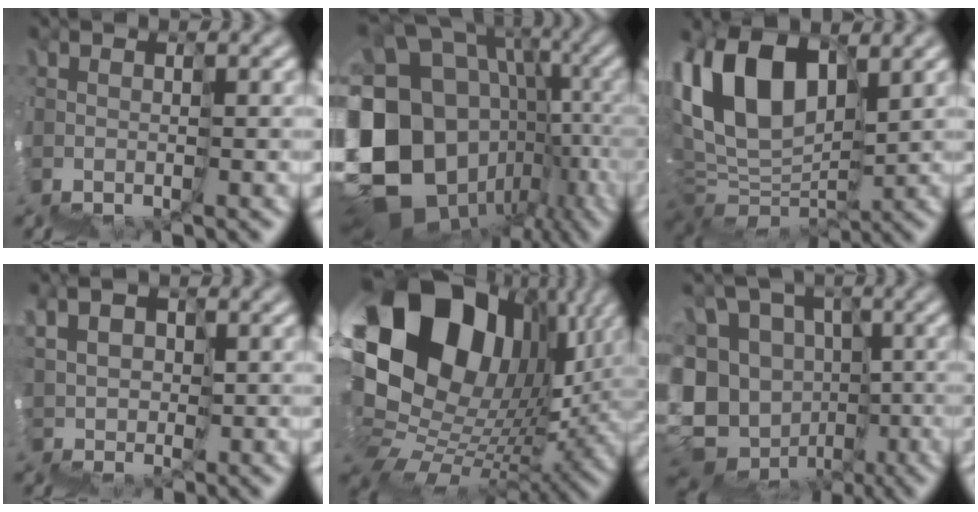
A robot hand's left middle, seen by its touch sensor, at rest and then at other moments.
{"total": 14.6, "force": [-3.9, 12.6, 6.4], "torque": [-0.118, 0.000, -0.051]}
{"total": 7.3, "force": [5.1, 2.6, 4.5], "torque": [-0.094, 0.028, 0.091]}
{"total": 2.5, "force": [2.4, 0.2, -0.7], "torque": [0.016, 0.027, 0.045]}
{"total": 15.4, "force": [7.3, 10.9, 8.0], "torque": [-0.144, 0.037, 0.137]}
{"total": 7.1, "force": [-1.3, 6.8, 1.5], "torque": [-0.058, 0.019, -0.018]}